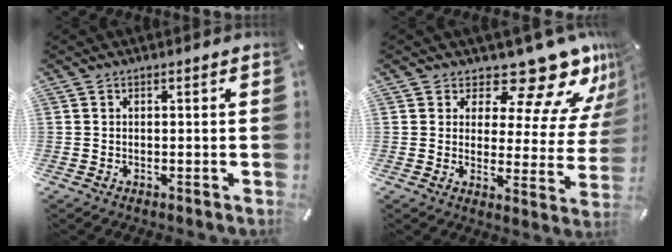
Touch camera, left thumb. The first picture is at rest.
{"total": 14.9, "force": [11.5, 6.1, 7.2], "torque": [-0.094, -0.099, 0.193]}